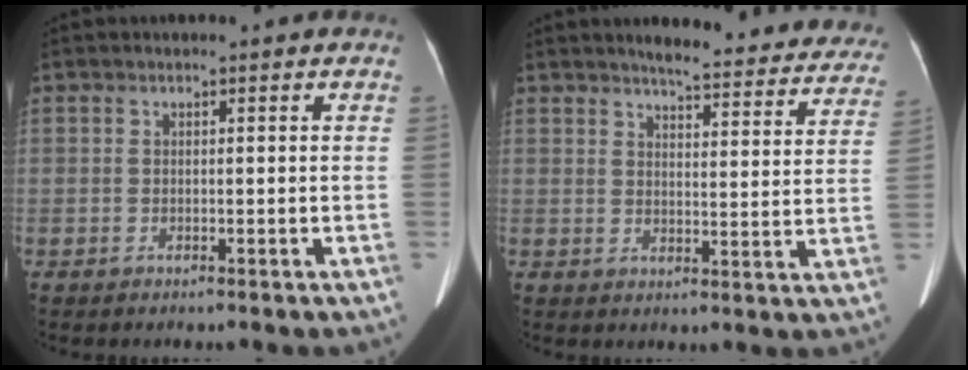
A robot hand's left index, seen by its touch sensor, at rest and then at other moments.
{"total": 17.9, "force": [16.5, 3.3, 6.0], "torque": [-0.049, -0.042, 0.176]}